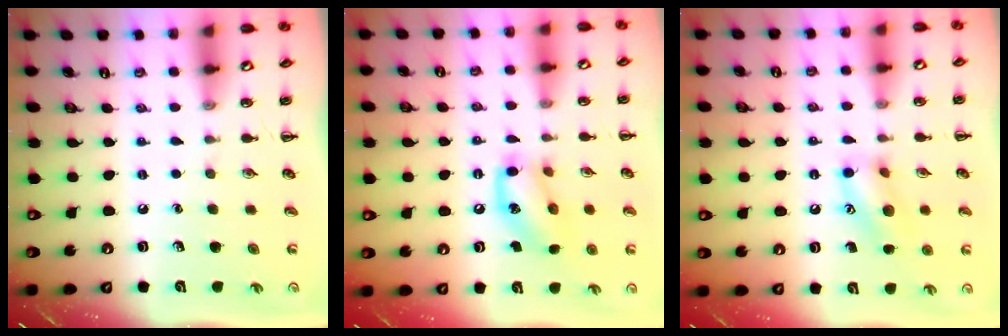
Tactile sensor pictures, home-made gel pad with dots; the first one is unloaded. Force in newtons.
{"total": 13.4, "press": 13.1, "slide": 2.4}
{"total": 11.9, "press": 11.8, "slide": 1.4}